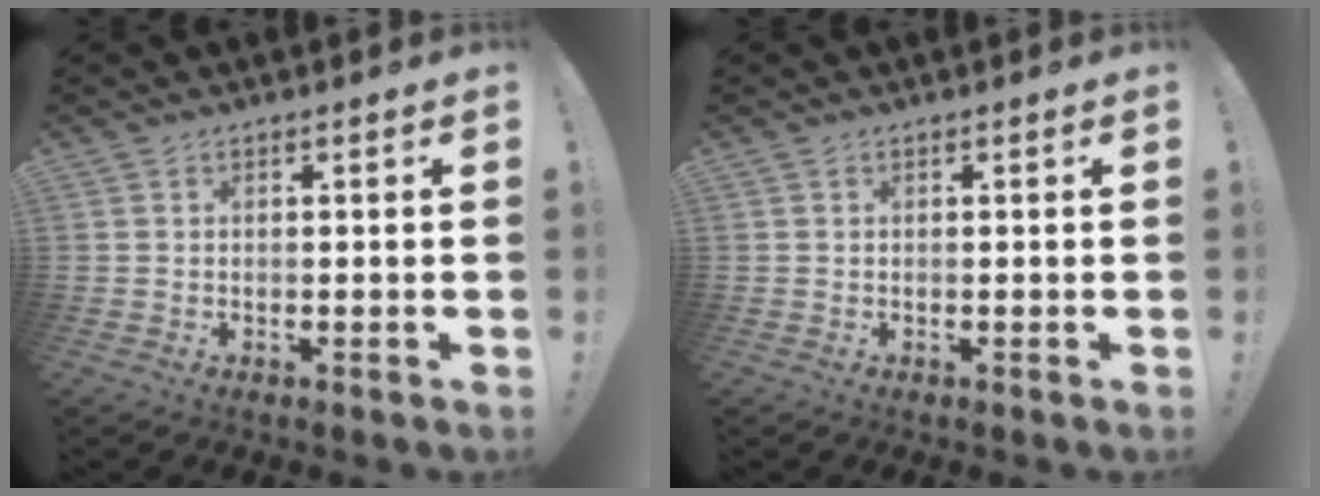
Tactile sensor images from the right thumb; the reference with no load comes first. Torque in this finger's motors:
{"motor_torque": [0.16, 0.36, -0.04, -0.01, 0.00]}